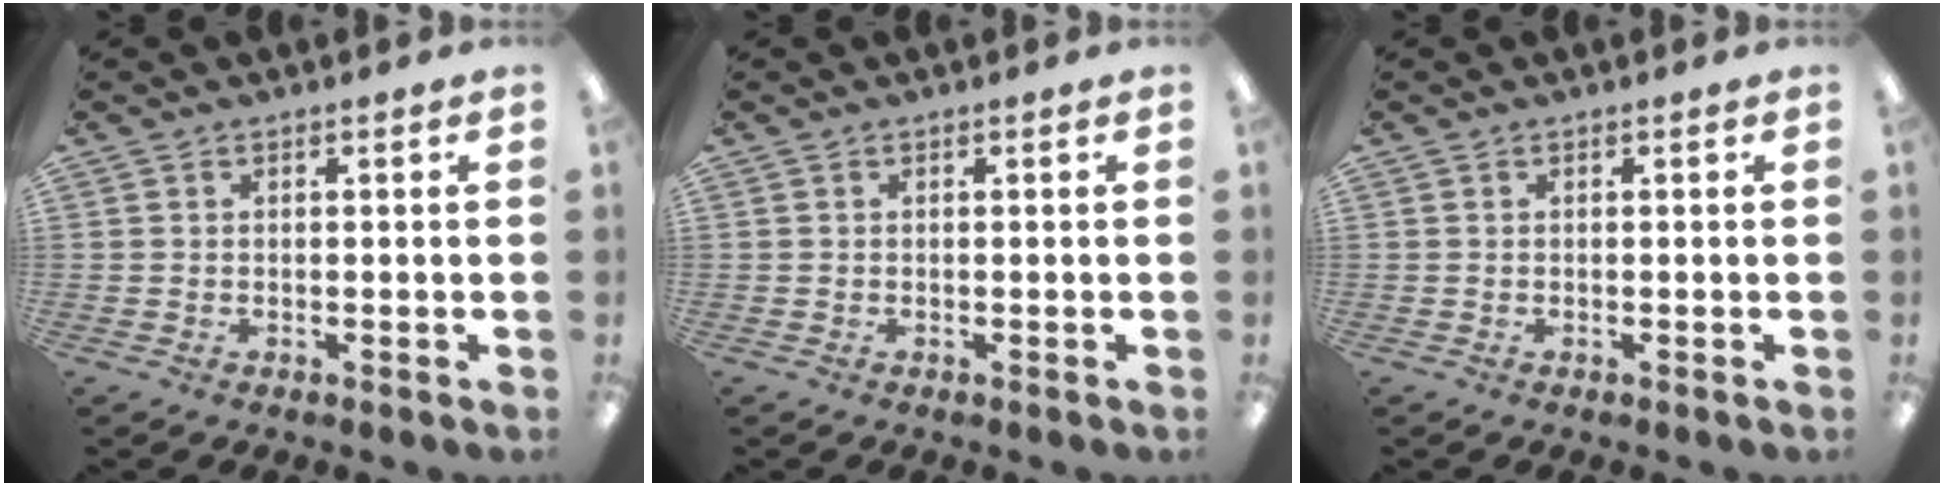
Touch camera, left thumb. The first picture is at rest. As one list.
[{"total": 0.0}, {"total": 0.0}]